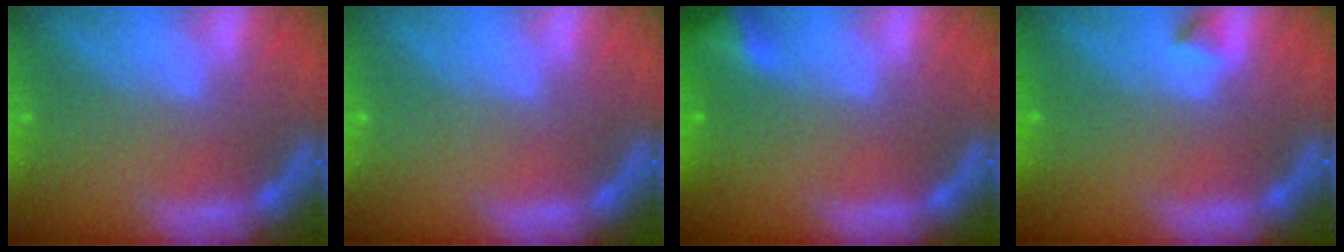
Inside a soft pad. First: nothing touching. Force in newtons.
{"total": 0.0}
{"total": 2.9}
{"total": 0.9}